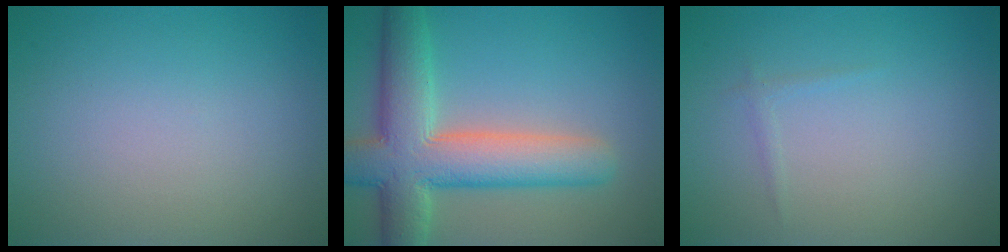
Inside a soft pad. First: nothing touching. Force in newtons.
{"total": 9.0, "press": 9.0, "slide": 0.8}
{"total": 0.6, "press": 0.6, "slide": 0.0}